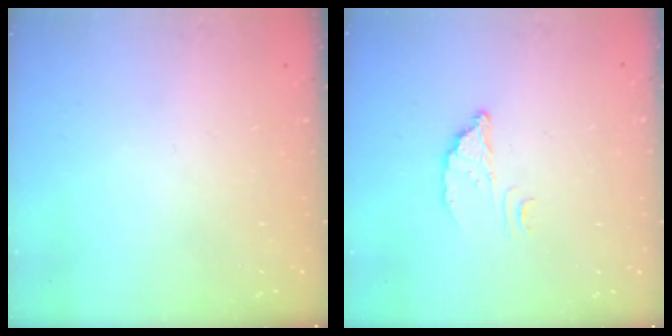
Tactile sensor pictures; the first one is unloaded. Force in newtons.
{"total": 2.8, "press": 2.8, "slide": 0.2}